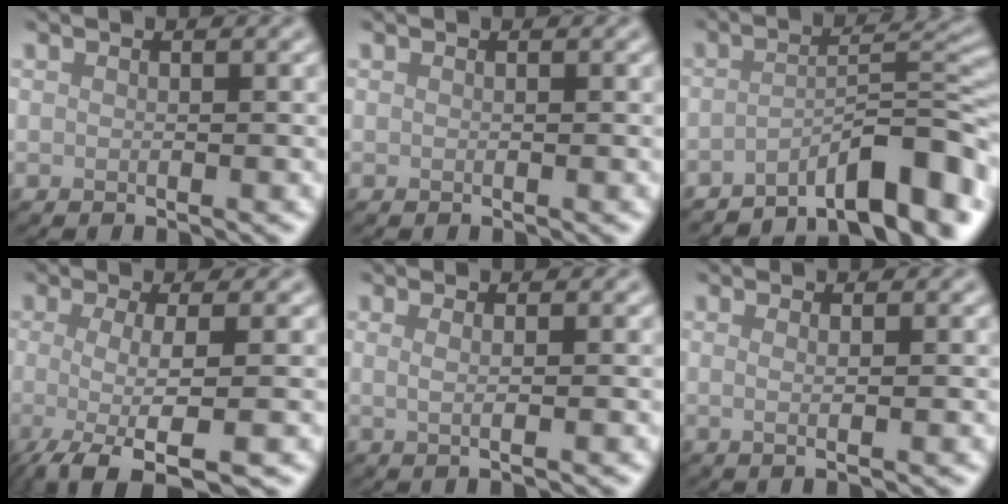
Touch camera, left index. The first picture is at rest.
{"total": 0.0}
{"total": 8.8, "force": [-5.7, 2.0, 6.4], "torque": [-0.079, 0.011, -0.094]}
{"total": 6.2, "force": [-2.5, 1.4, 5.5], "torque": [-0.075, -0.013, -0.055]}
{"total": 2.2, "force": [0.6, 0.9, 2.0], "torque": [-0.024, -0.001, -0.013]}
{"total": 2.0, "force": [0.5, 0.7, 1.8], "torque": [-0.023, -0.002, -0.012]}